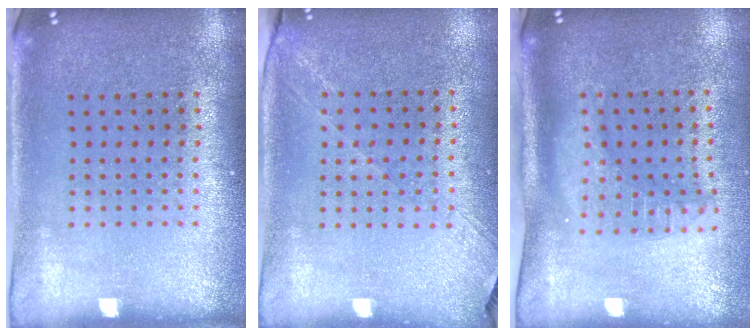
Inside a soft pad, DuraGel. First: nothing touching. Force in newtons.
{"total": 1.2, "press": 1.0, "slide": 0.7}
{"total": 1.9, "press": 1.5, "slide": 1.2}